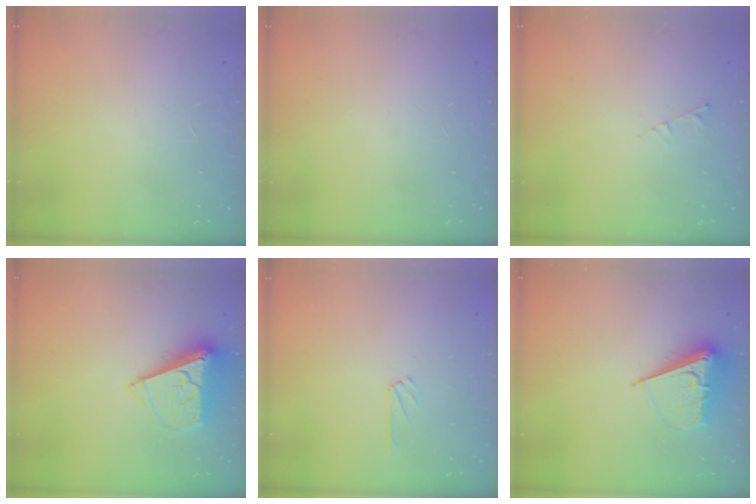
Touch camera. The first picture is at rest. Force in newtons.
{"total": 0.0}
{"total": 2.9, "press": 2.9, "slide": 0.4}
{"total": 7.7, "press": 7.7, "slide": 0.5}
{"total": 2.5, "press": 2.5, "slide": 0.2}
{"total": 8.3, "press": 8.3, "slide": 0.2}